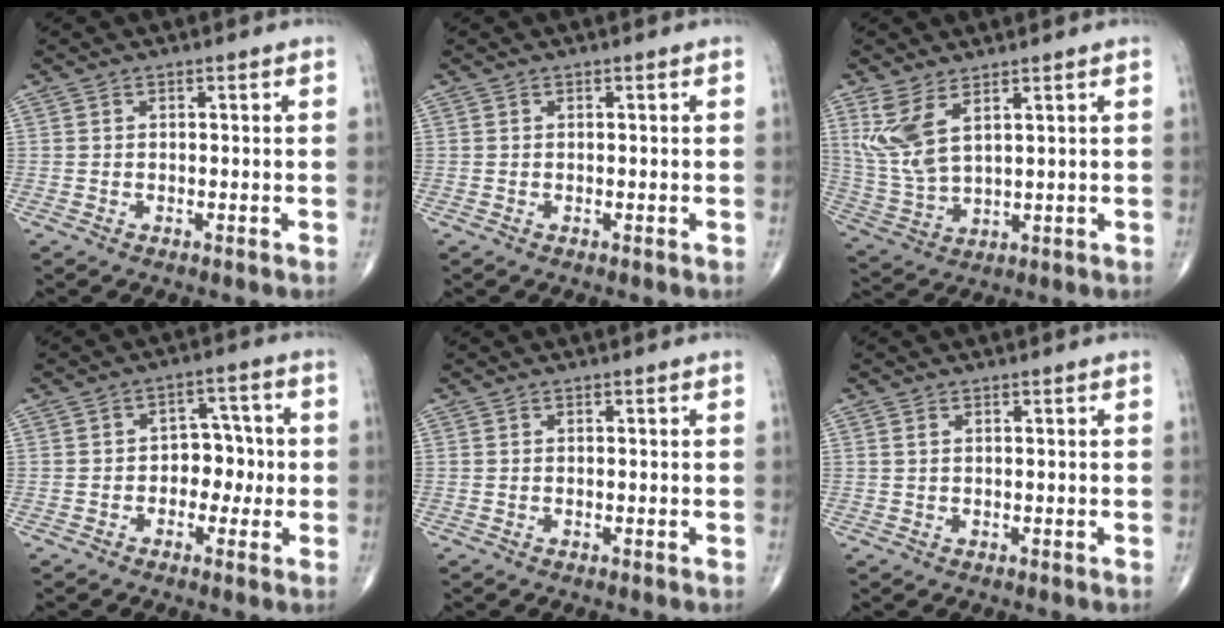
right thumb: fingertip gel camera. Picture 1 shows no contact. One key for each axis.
{"total": 0.0}
{"total": 8.9, "fx": 4.4, "fy": 3.5, "fz": 6.9, "tx": -0.155, "ty": -0.020, "tz": 0.104}
{"total": 6.0, "fx": -0.8, "fy": 4.3, "fz": 4.1, "tx": -0.021, "ty": 0.021, "tz": -0.018}
{"total": 0.0}
{"total": 0.7, "fx": 0.4, "fy": 0.1, "fz": 0.6, "tx": -0.017, "ty": 0.006, "tz": 0.011}